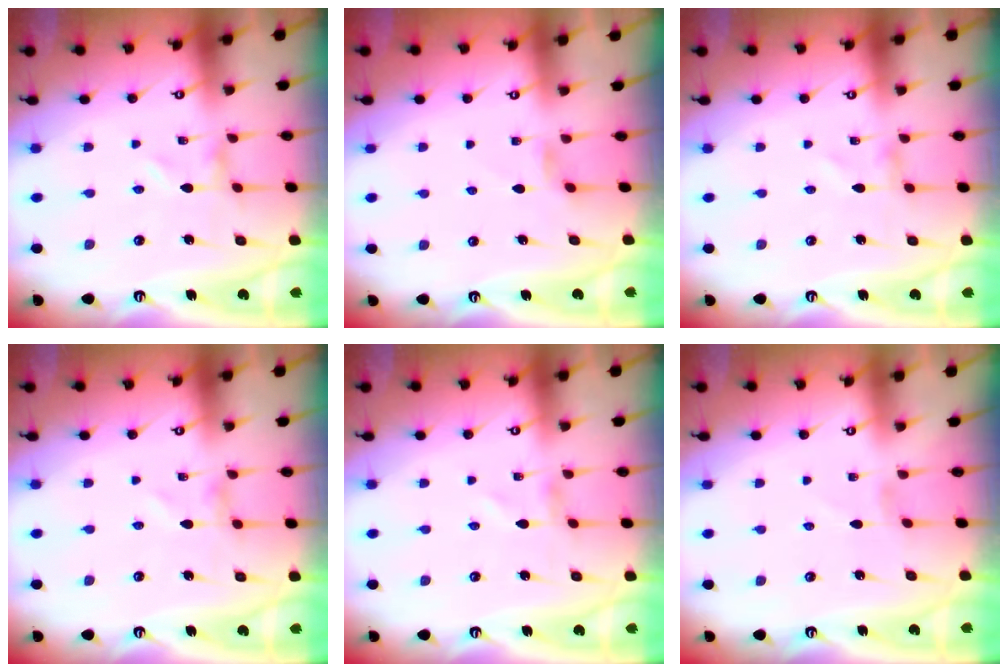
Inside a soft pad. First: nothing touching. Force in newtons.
{"total": 2.9, "press": 2.8, "slide": 0.5}
{"total": 0.0}
{"total": 0.0}
{"total": 0.7, "press": 0.6, "slide": 0.1}
{"total": 0.7, "press": 0.7, "slide": 0.1}